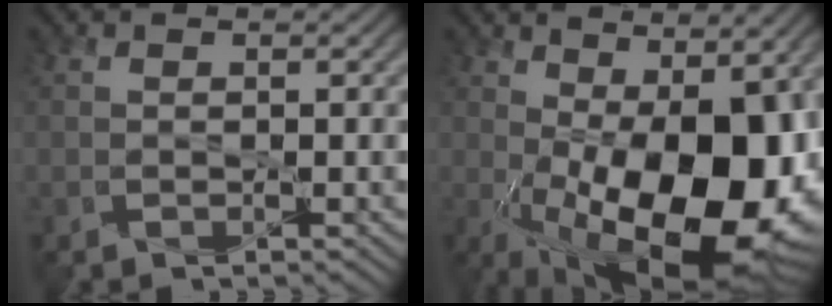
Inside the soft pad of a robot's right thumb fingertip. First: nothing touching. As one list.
[{"total": 20.6, "force": [-3.1, 10.0, 17.7], "torque": [-0.248, -0.026, -0.027]}]